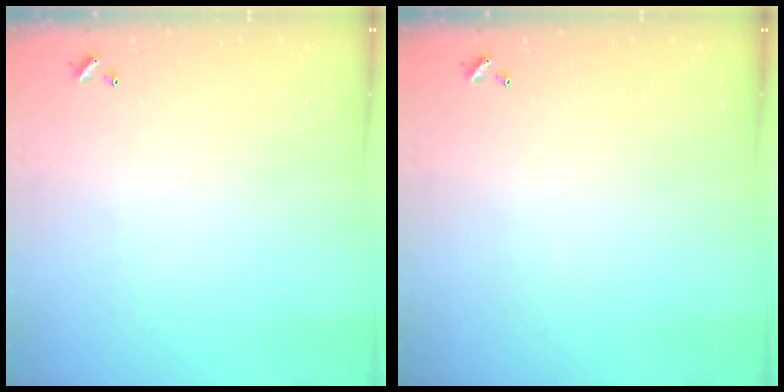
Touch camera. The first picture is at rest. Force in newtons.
{"total": 0.0}